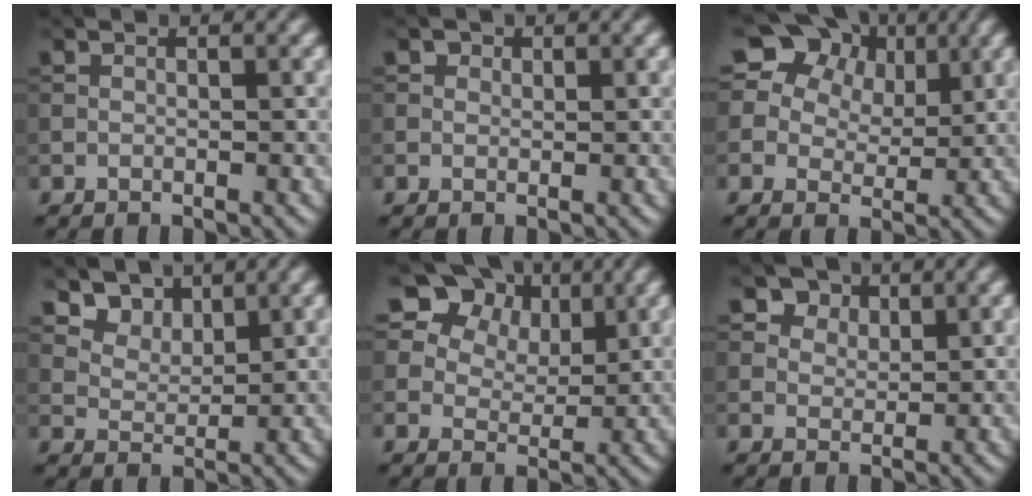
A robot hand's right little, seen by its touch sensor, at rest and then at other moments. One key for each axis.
{"total": 0.9, "fx": 0.5, "fy": 0.7, "fz": 0.3, "tx": -0.004, "ty": -0.003, "tz": 0.004}
{"total": 15.6, "fx": 8.5, "fy": 11.0, "fz": 7.2, "tx": -0.157, "ty": 0.048, "tz": 0.149}
{"total": 4.1, "fx": 3.1, "fy": 2.3, "fz": 1.4, "tx": -0.039, "ty": -0.022, "tz": 0.071}
{"total": 13.7, "fx": 8.5, "fy": 9.0, "fz": 6.0, "tx": -0.133, "ty": 0.025, "tz": 0.154}
{"total": 4.6, "fx": 3.1, "fy": 2.9, "fz": 1.8, "tx": -0.053, "ty": -0.012, "tz": 0.058}